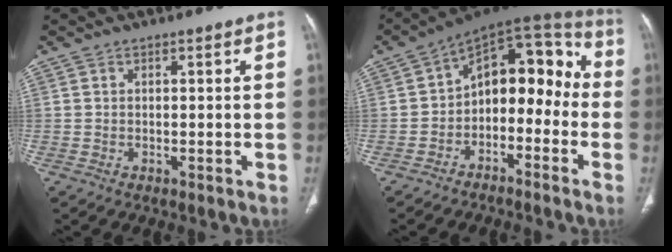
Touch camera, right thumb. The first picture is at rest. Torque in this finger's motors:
{"motor_torque": [0.10, 0.35, 0.25, -0.07, 0.30]}